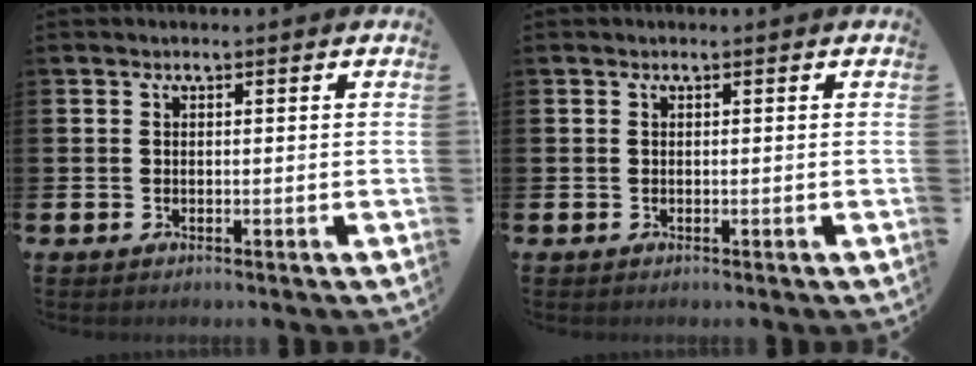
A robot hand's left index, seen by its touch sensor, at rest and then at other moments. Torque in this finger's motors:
{"motor_torque": [0.00, 0.00, -0.04, -0.01]}